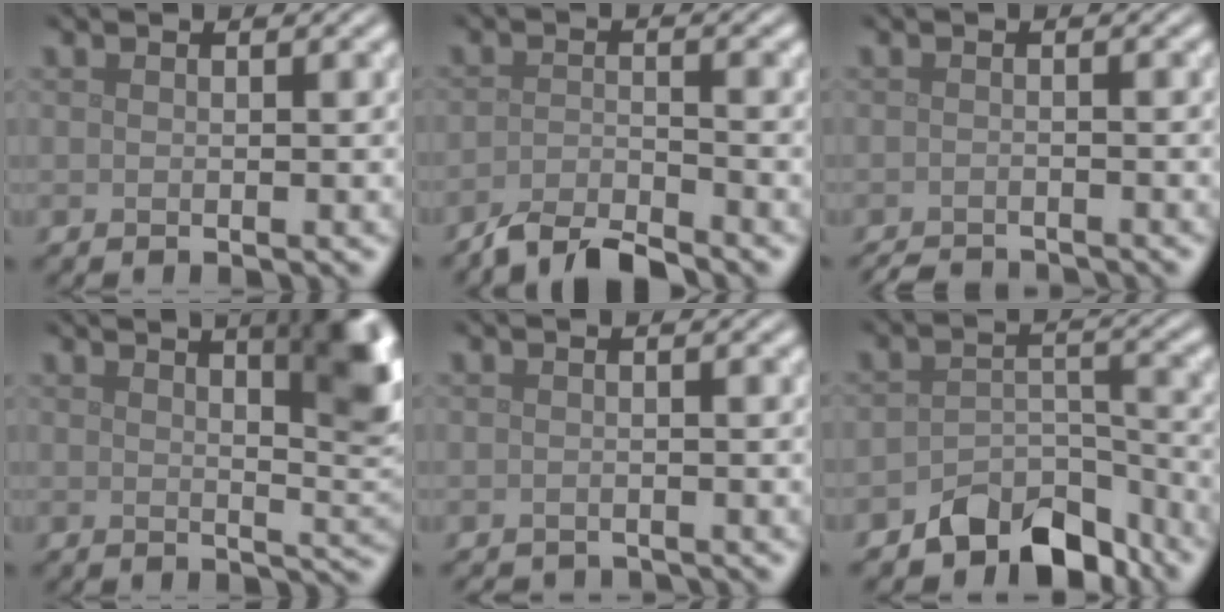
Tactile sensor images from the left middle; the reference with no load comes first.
{"total": 3.7, "force": [-3.3, 0.6, 1.6], "torque": [-0.027, -0.002, -0.071]}
{"total": 3.1, "force": [-3.0, 0.4, 0.8], "torque": [-0.011, -0.008, -0.050]}
{"total": 9.0, "force": [4.0, 3.3, 7.4], "torque": [-0.044, 0.025, 0.046]}
{"total": 1.6, "force": [-1.6, 0.1, 0.0], "torque": [0.004, -0.007, -0.022]}
{"total": 6.1, "force": [-4.8, 3.0, 2.3], "torque": [-0.026, -0.008, -0.079]}